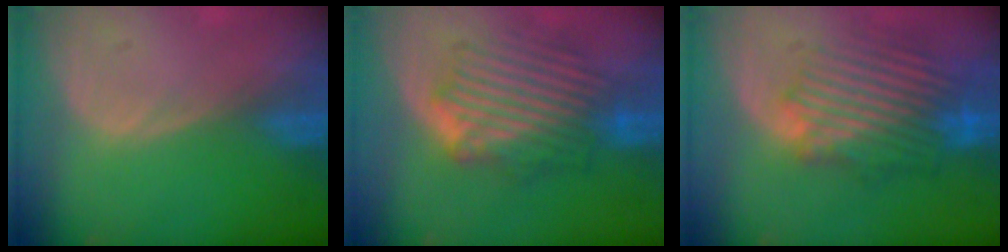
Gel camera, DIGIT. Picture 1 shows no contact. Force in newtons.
{"total": 9.0, "press": 8.4, "slide": 3.3}
{"total": 9.9, "press": 9.1, "slide": 3.9}